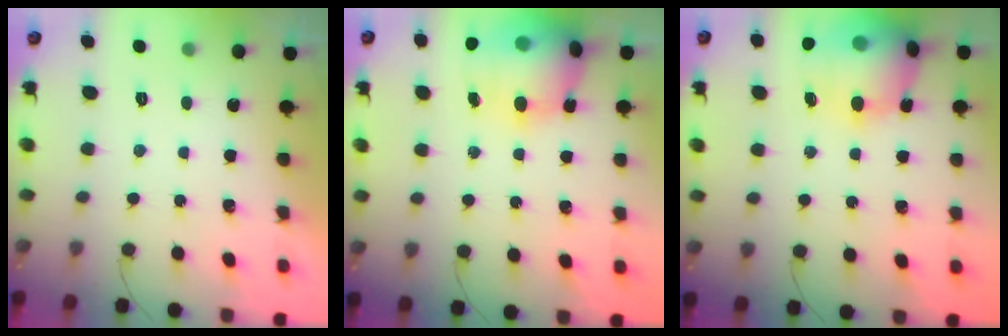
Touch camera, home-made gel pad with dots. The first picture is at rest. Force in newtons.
{"total": 18.4, "press": 16.7, "slide": 7.8}
{"total": 17.3, "press": 16.9, "slide": 3.5}